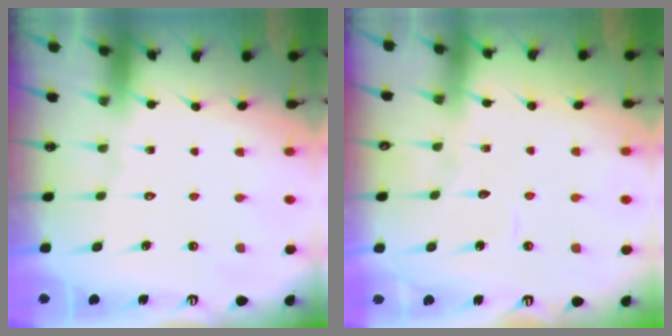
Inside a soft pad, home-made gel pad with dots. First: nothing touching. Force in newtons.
{"total": 2.7, "press": 2.7, "slide": 0.2}